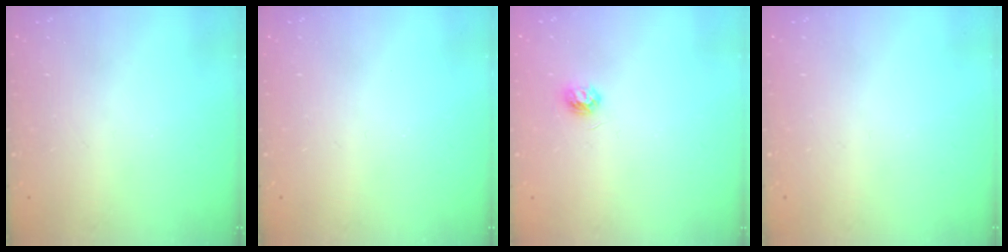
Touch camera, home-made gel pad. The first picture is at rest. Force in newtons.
{"total": 0.0}
{"total": 4.5, "press": 4.4, "slide": 0.5}
{"total": 0.0}